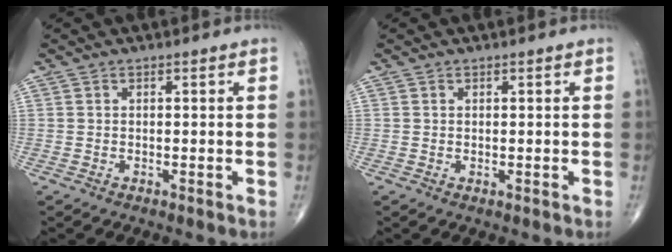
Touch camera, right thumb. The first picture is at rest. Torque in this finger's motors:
{"motor_torque": [-0.19, 0.10, -0.17, 0.11, -0.06]}